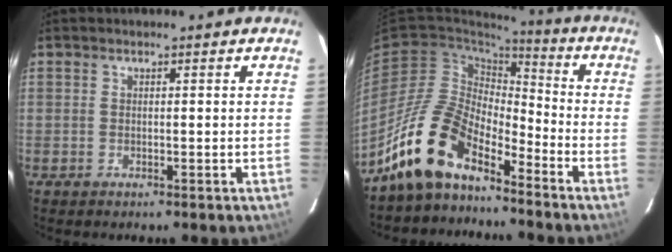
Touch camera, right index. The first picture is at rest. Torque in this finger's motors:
{"motor_torque": [0.69, -0.74, 1.05, 0.21]}